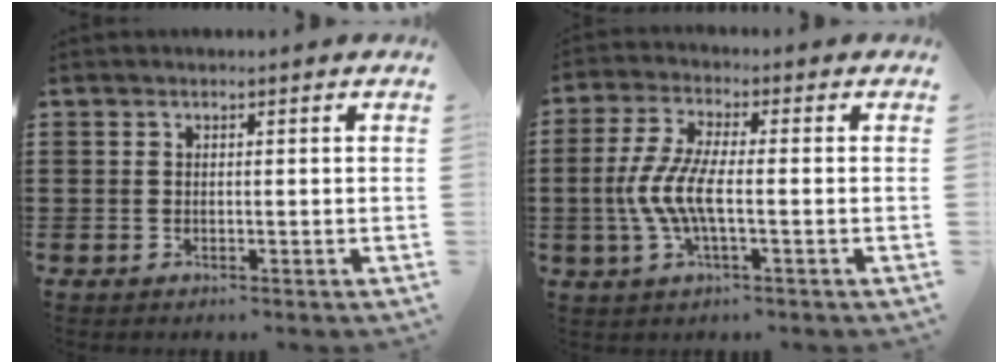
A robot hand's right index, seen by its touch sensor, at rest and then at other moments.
{"total": 7.1, "force": [-1.7, 2.1, 6.5], "torque": [-0.163, -0.015, -0.043]}